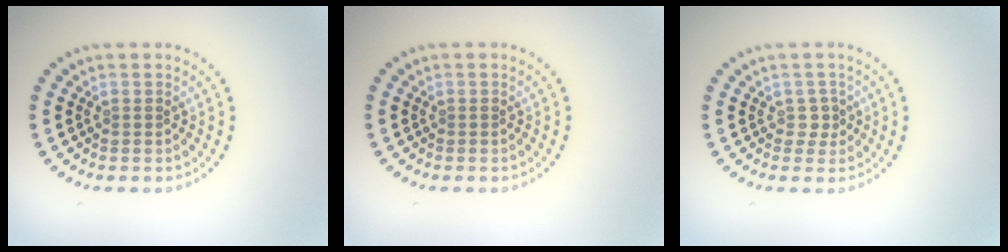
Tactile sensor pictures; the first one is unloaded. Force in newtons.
{"total": 0.0}
{"total": 1.2, "press": 1.0, "slide": 0.6}